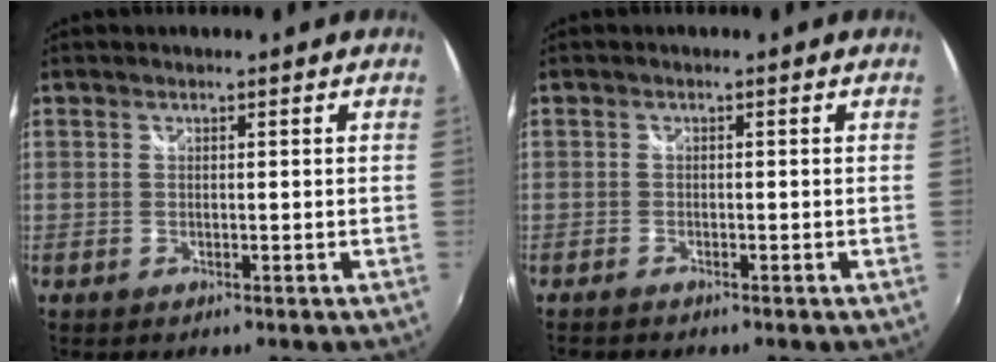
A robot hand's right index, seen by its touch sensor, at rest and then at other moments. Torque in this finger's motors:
{"motor_torque": [-0.21, -0.16, -0.01, 0.00]}